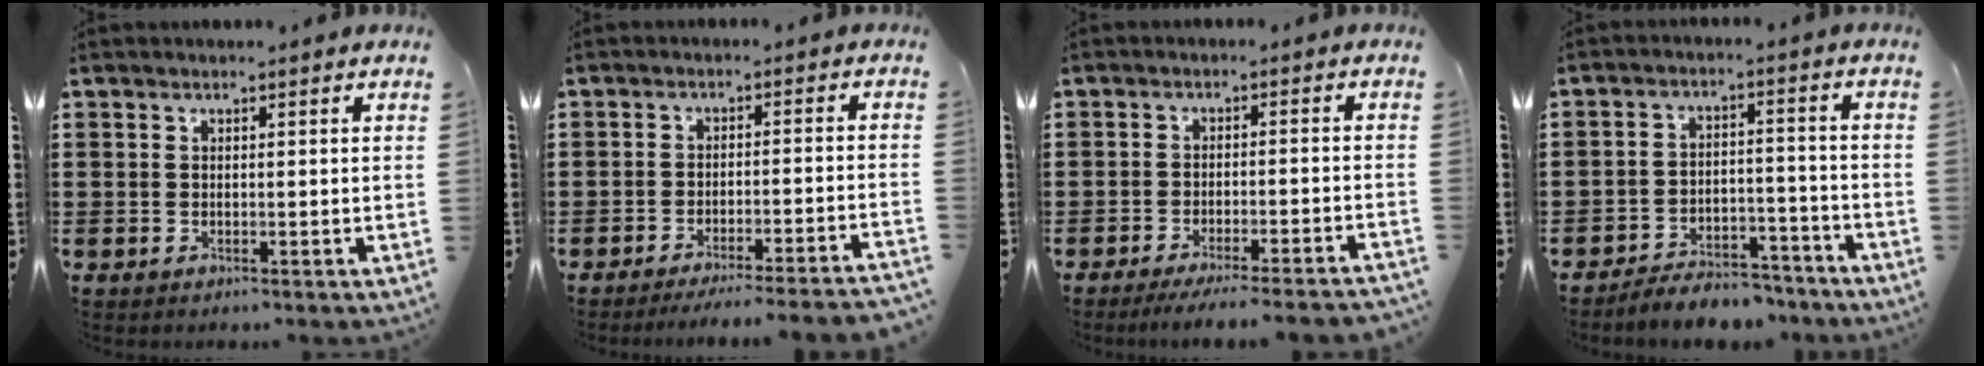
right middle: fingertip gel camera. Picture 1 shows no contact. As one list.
[{"total": 3.5, "force": [-3.2, -0.7, 1.3], "torque": [-0.021, -0.008, -0.065]}, {"total": 3.6, "force": [-3.2, -0.5, 1.5], "torque": [-0.024, -0.008, -0.061]}, {"total": 5.2, "force": [-5.1, 0.7, 0.7], "torque": [-0.011, 0.012, -0.102]}]